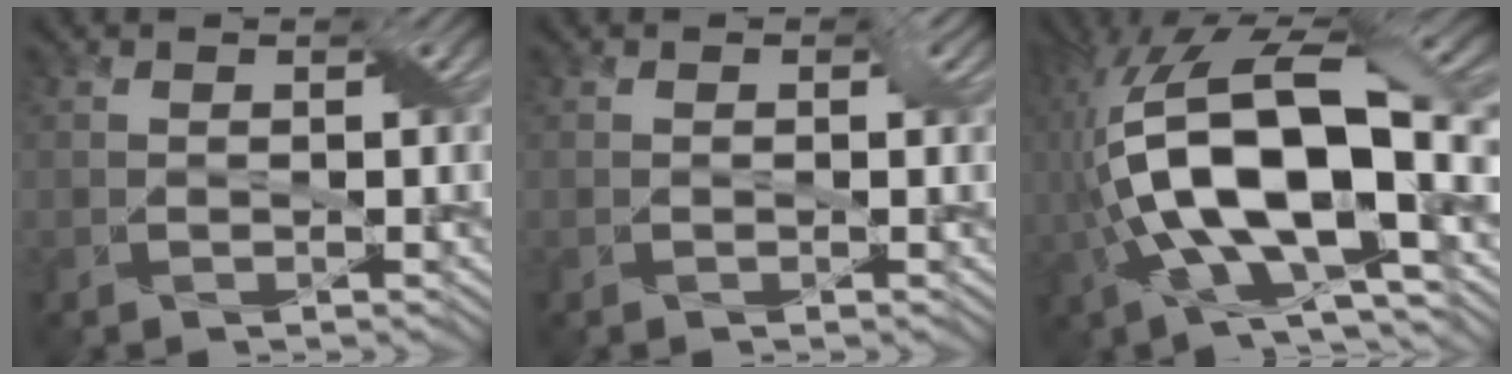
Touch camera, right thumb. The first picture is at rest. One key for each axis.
{"total": 1.7, "fx": 0.4, "fy": 1.3, "fz": 1.0, "tx": -0.006, "ty": 0.012, "tz": -0.010}
{"total": 17.5, "fx": -1.4, "fy": 7.4, "fz": 15.8, "tx": -0.329, "ty": -0.003, "tz": -0.018}